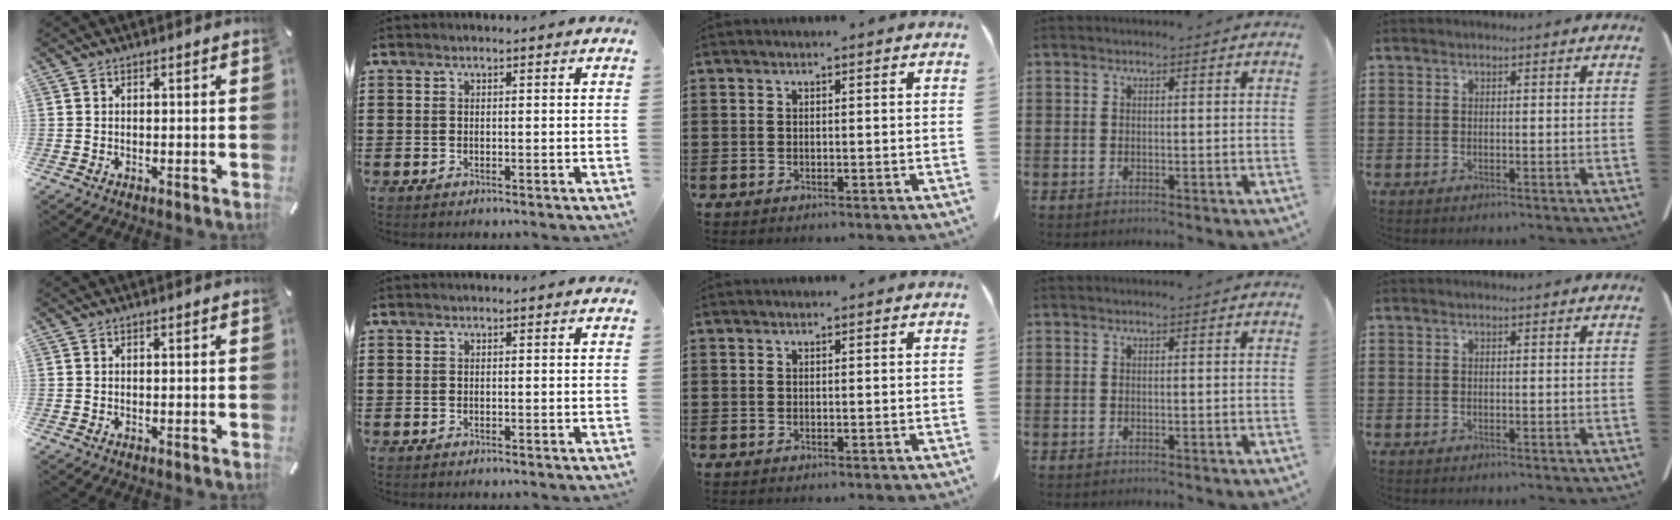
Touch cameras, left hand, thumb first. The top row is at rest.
{}